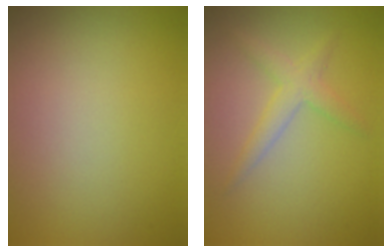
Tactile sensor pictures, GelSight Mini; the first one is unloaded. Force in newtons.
{"total": 2.2, "press": 2.2, "slide": 0.1}